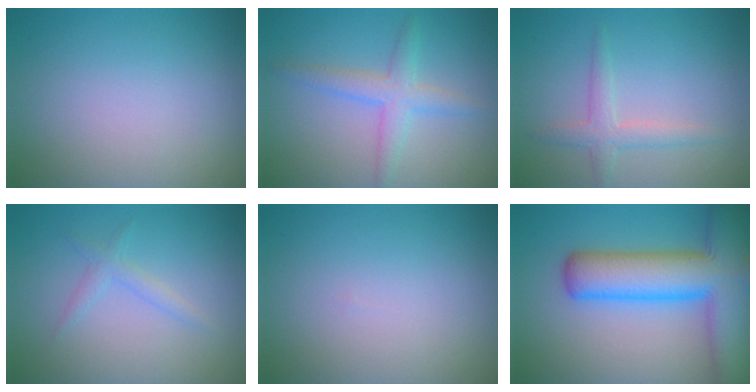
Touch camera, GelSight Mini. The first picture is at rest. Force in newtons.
{"total": 2.9, "press": 2.9, "slide": 0.0}
{"total": 2.1, "press": 2.1, "slide": 0.0}
{"total": 1.3, "press": 1.3, "slide": 0.0}
{"total": 0.0}
{"total": 11.0, "press": 11.0, "slide": 0.5}